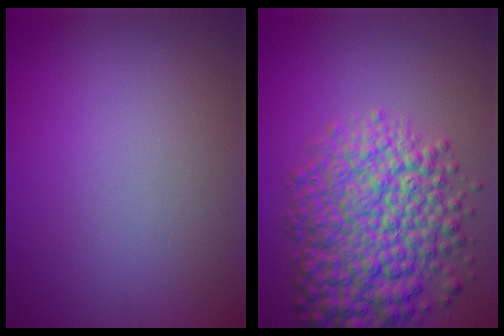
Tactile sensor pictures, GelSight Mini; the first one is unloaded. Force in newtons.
{"total": 9.9, "press": 9.9, "slide": 0.3}